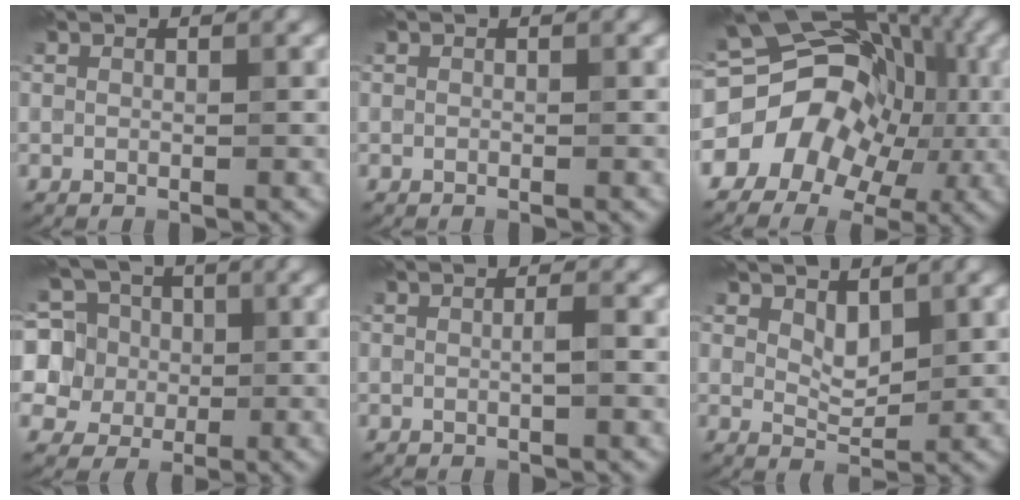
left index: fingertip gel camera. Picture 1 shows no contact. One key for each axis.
{"total": 0.0}
{"total": 13.5, "fx": -3.2, "fy": 10.5, "fz": 7.9, "tx": -0.113, "ty": 0.022, "tz": -0.065}
{"total": 8.6, "fx": 2.0, "fy": 7.9, "fz": 3.0, "tx": -0.088, "ty": 0.034, "tz": 0.029}
{"total": 0.9, "fx": 0.0, "fy": -0.1, "fz": 0.9, "tx": -0.018, "ty": 0.004, "tz": 0.001}
{"total": 2.1, "fx": 1.2, "fy": 1.1, "fz": 1.4, "tx": -0.030, "ty": -0.002, "tz": 0.026}